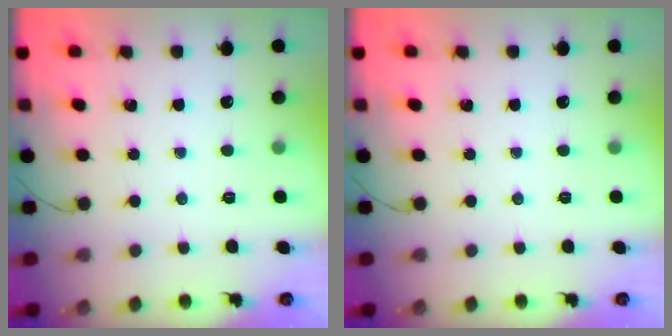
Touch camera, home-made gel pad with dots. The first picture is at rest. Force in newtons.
{"total": 0.0}